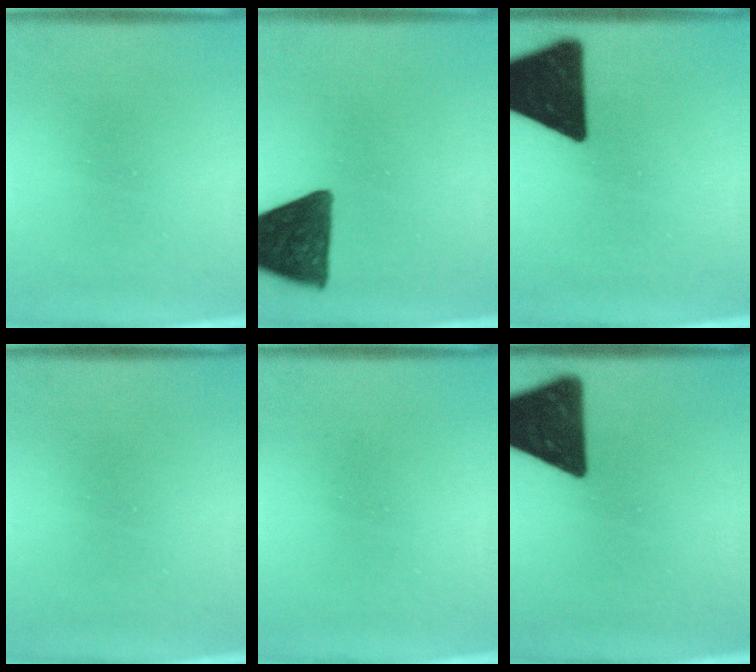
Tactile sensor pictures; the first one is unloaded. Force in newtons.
{"total": 12.3}
{"total": 17.7}
{"total": 0.0}
{"total": 1.1}
{"total": 15.5}